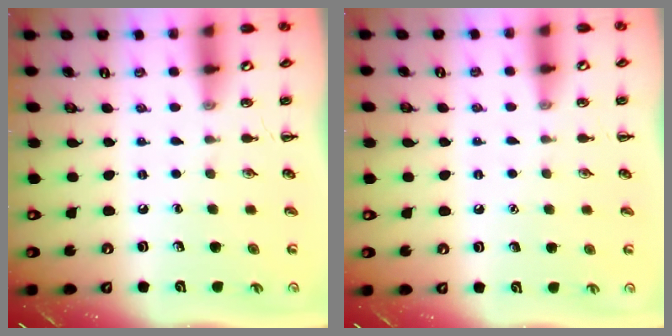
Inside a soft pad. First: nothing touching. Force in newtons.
{"total": 1.4, "press": 1.4, "slide": 0.1}